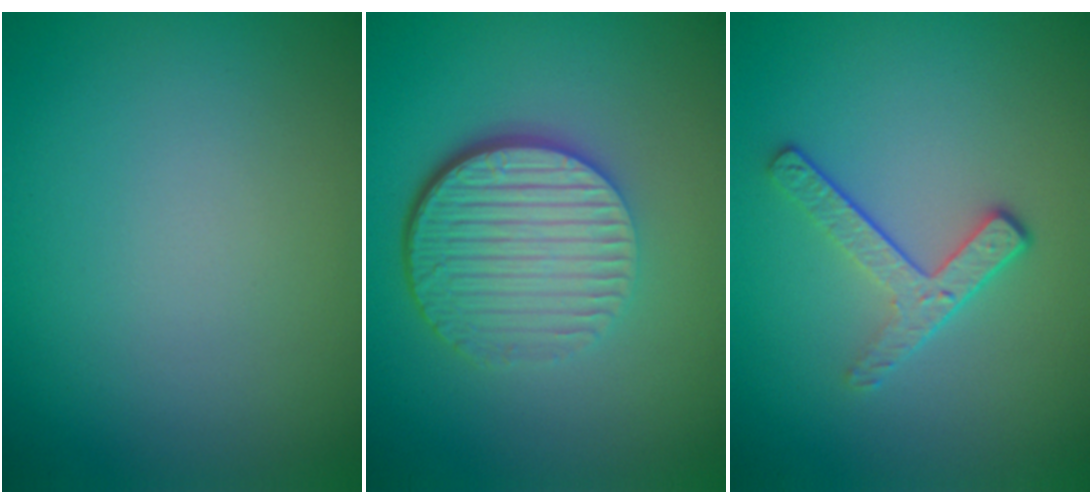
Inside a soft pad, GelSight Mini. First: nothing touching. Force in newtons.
{"total": 6.4, "press": 4.4, "slide": 4.7}
{"total": 2.3, "press": 1.7, "slide": 1.6}